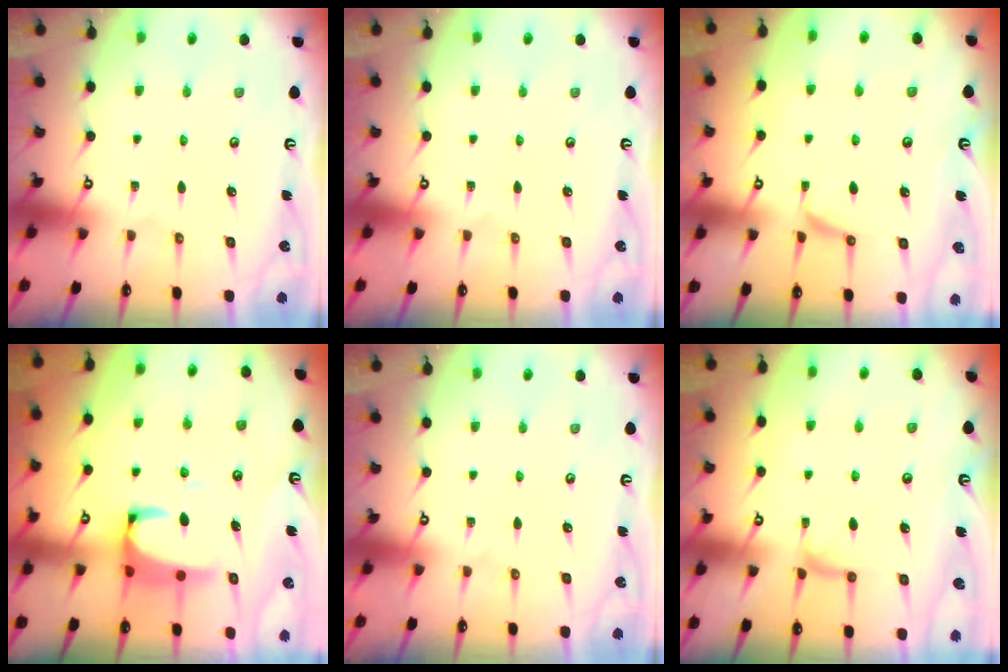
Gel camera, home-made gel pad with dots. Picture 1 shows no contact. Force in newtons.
{"total": 0.0}
{"total": 1.3, "press": 1.1, "slide": 0.7}
{"total": 3.6, "press": 3.5, "slide": 1.0}
{"total": 0.0}
{"total": 2.8, "press": 2.7, "slide": 0.8}